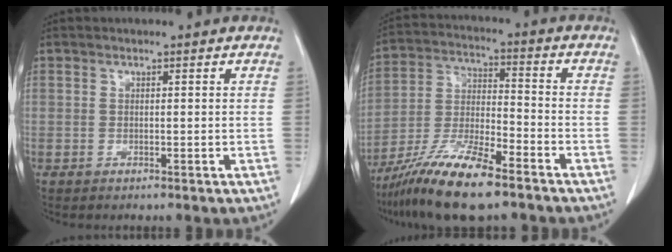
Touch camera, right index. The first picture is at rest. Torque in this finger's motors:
{"motor_torque": [0.73, -0.81, 0.60, 0.21]}